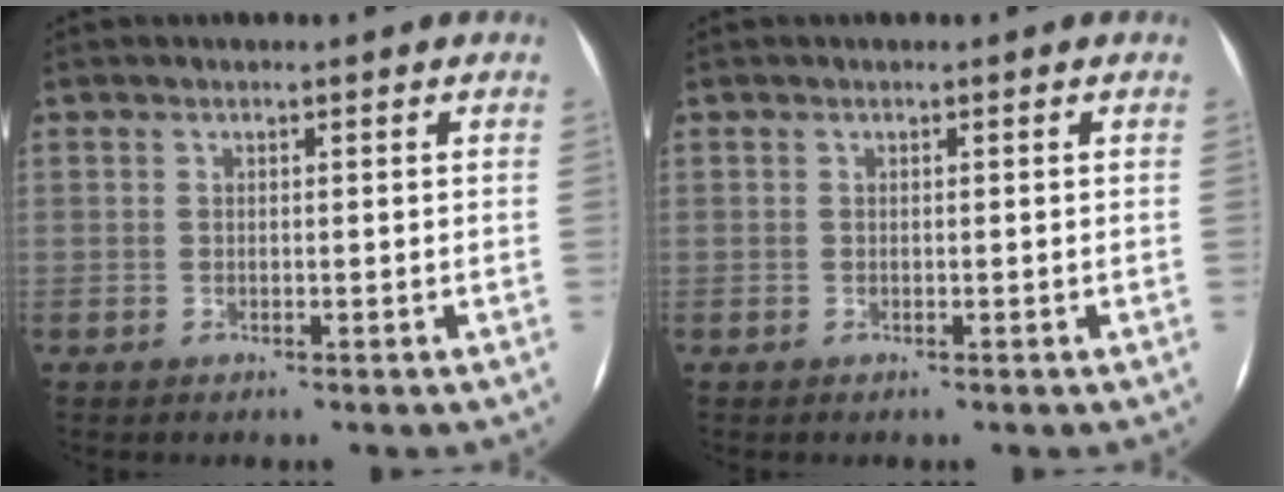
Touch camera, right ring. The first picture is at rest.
{"total": 0.0}